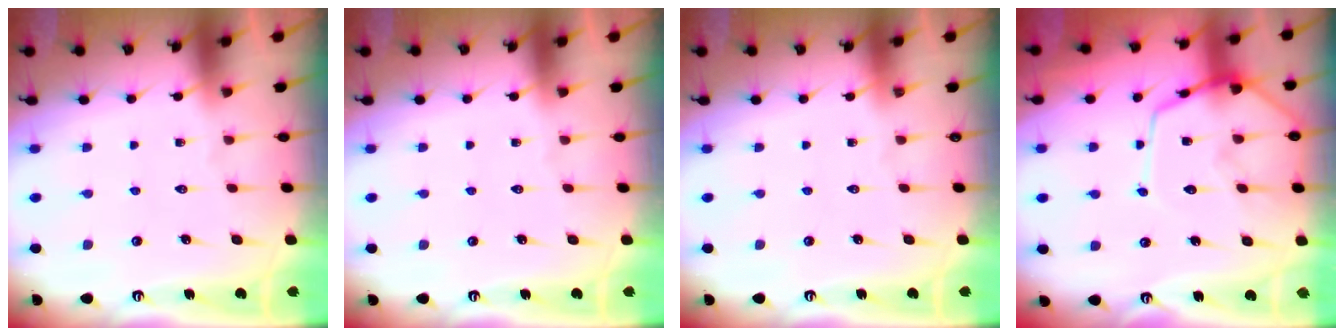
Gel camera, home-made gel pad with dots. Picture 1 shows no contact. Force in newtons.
{"total": 0.0}
{"total": 0.0}
{"total": 11.3, "press": 11.3, "slide": 1.1}